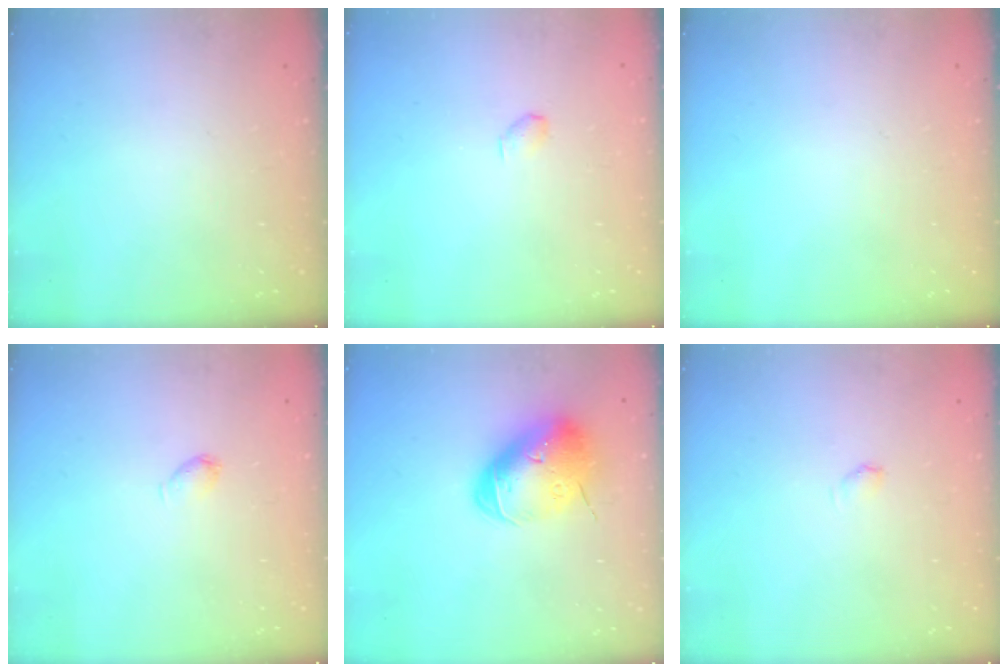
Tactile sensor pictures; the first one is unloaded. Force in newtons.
{"total": 2.9, "press": 2.9, "slide": 0.5}
{"total": 0.0}
{"total": 3.2, "press": 3.1, "slide": 0.5}
{"total": 16.7, "press": 16.5, "slide": 2.6}
{"total": 3.4, "press": 3.3, "slide": 0.7}